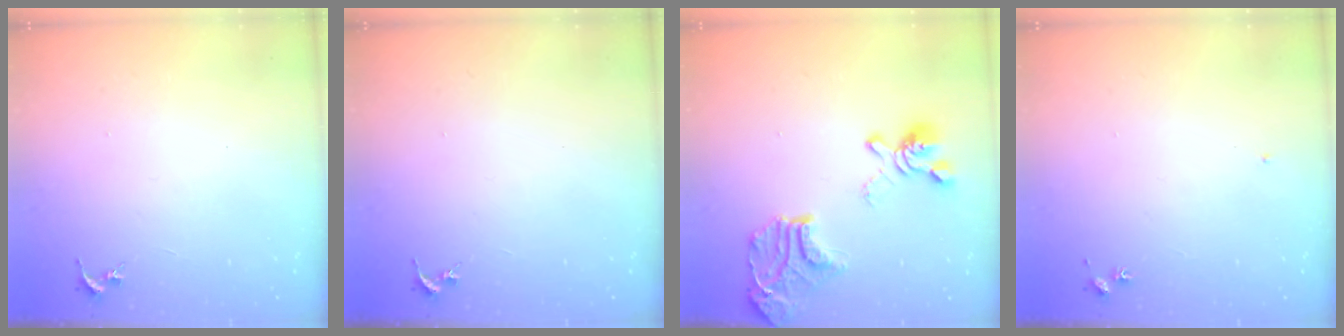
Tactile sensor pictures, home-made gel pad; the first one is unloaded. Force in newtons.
{"total": 0.0}
{"total": 20.9, "press": 20.8, "slide": 2.0}
{"total": 4.4, "press": 4.4, "slide": 0.5}